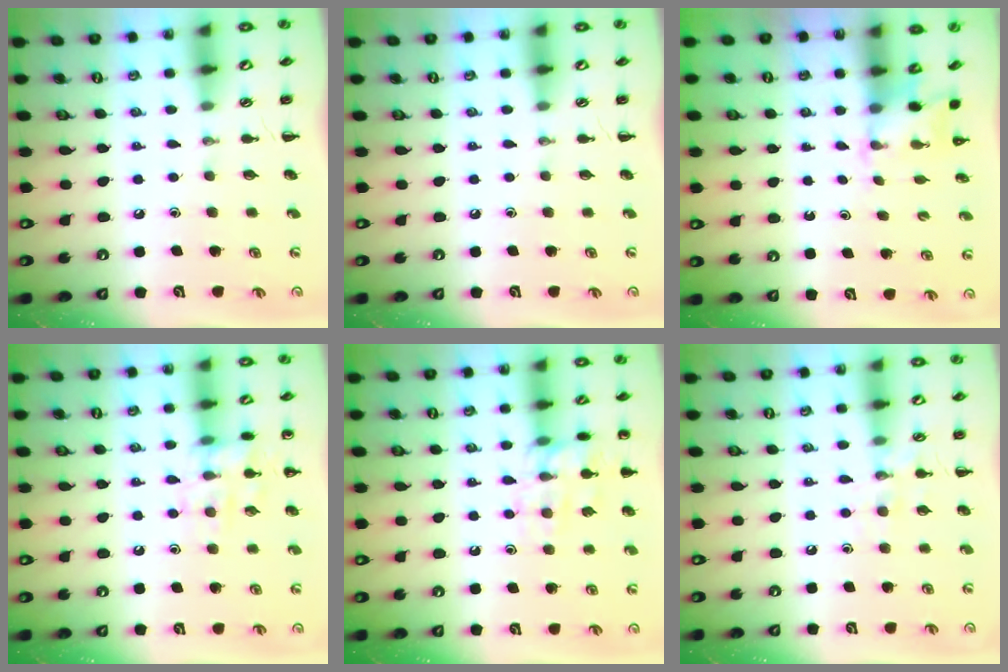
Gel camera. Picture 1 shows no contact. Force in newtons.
{"total": 0.0}
{"total": 1.9, "press": 1.8, "slide": 0.6}
{"total": 12.0, "press": 12.0, "slide": 0.7}
{"total": 12.8, "press": 12.8, "slide": 0.7}
{"total": 7.5, "press": 7.4, "slide": 1.1}